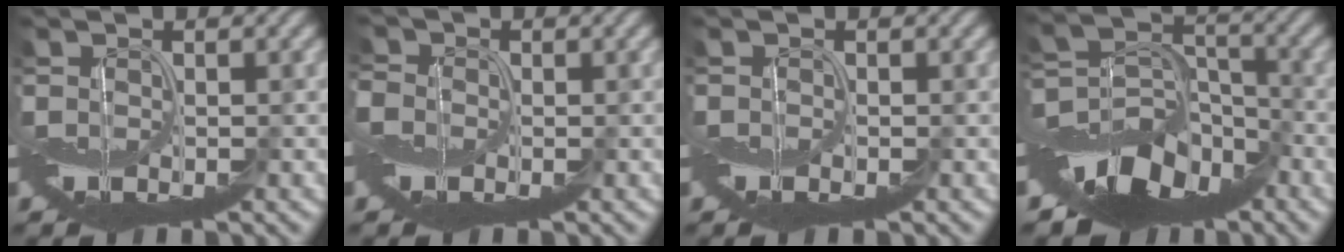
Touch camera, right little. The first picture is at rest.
{"total": 2.4, "force": [-0.7, 2.1, 0.9], "torque": [-0.031, -0.002, -0.017]}
{"total": 0.6, "force": [-0.6, -0.2, 0.1], "torque": [-0.003, 0.000, -0.014]}
{"total": 9.5, "force": [-6.4, 5.6, 4.3], "torque": [-0.071, -0.002, -0.124]}